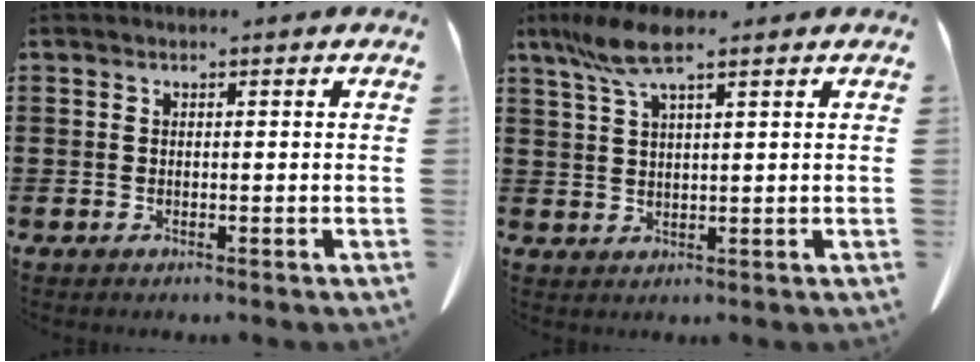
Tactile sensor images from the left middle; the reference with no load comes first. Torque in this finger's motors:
{"motor_torque": [1.19, -0.49, 0.20, 0.13]}